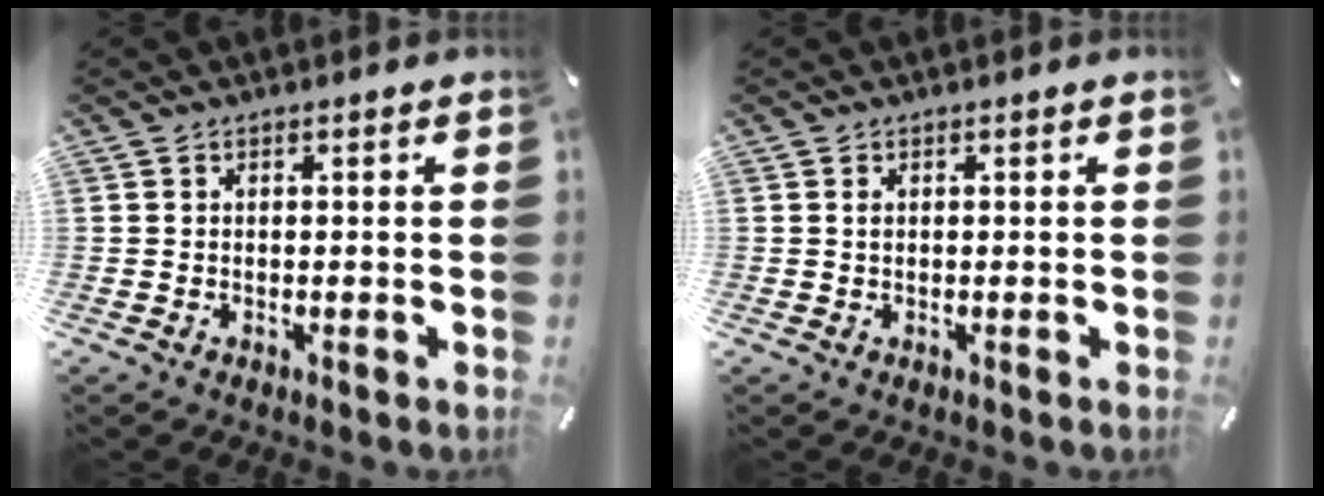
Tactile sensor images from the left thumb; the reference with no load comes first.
{"total": 0.6, "force": [0.1, 0.3, 0.5], "torque": [-0.011, 0.000, 0.002]}